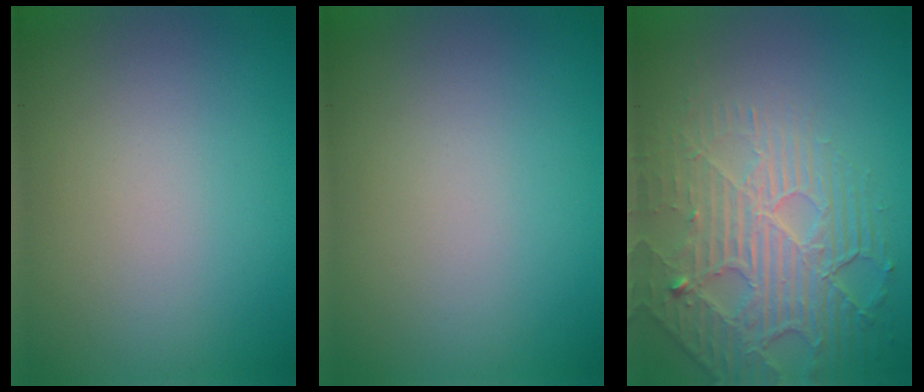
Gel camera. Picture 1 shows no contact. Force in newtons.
{"total": 0.0}
{"total": 5.1, "press": 4.6, "slide": 2.2}